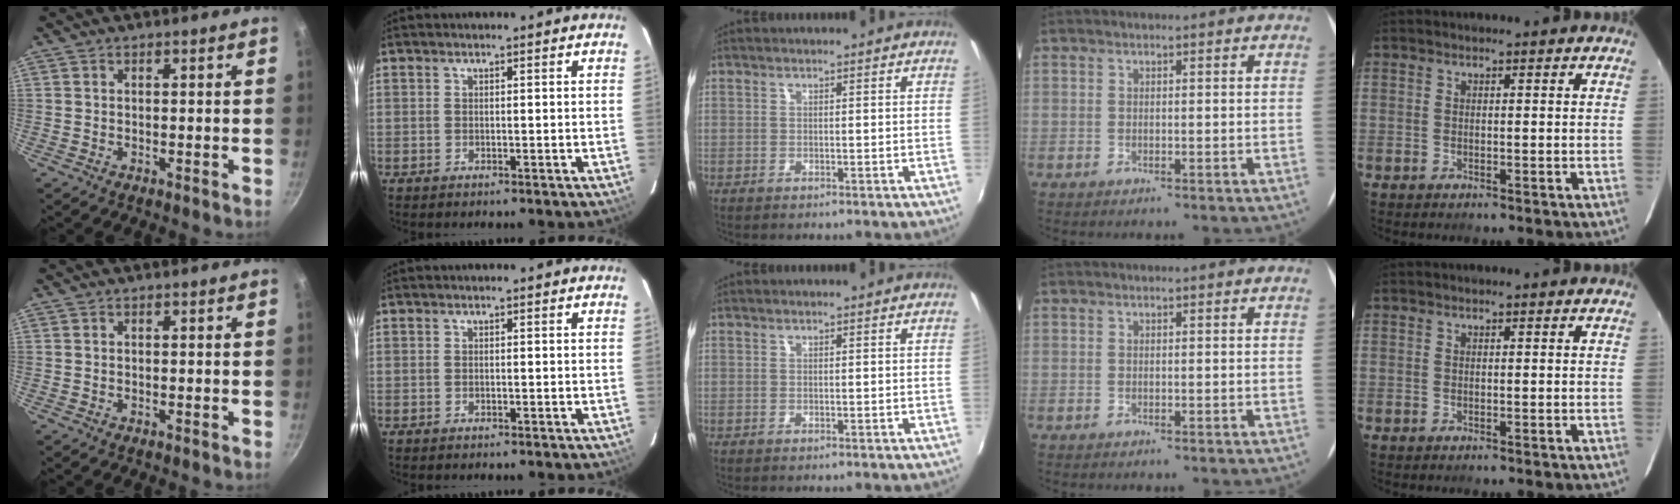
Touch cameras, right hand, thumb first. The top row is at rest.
{}